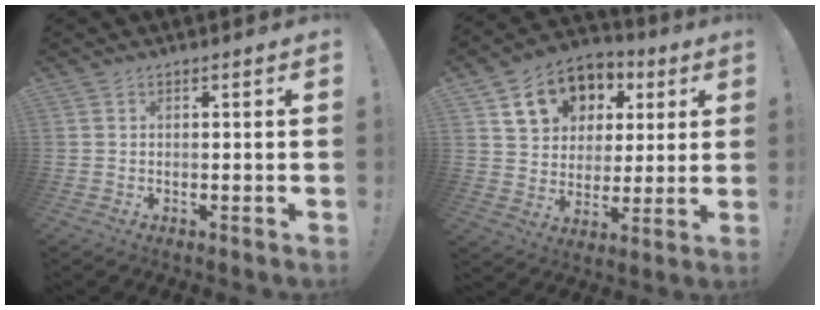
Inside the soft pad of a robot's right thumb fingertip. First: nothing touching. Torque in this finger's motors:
{"motor_torque": [1.04, 2.68, 0.49, -0.20, 0.05]}